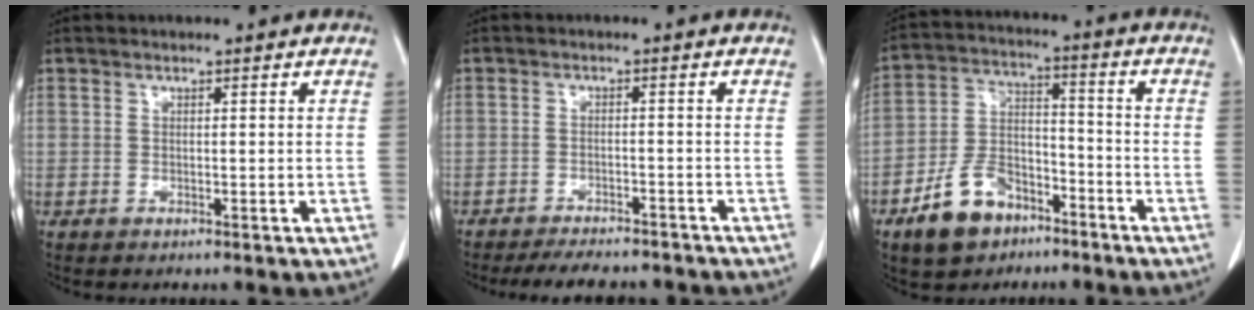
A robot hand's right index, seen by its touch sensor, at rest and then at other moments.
{"total": 8.7, "force": [-8.0, 2.2, 2.6], "torque": [-0.032, -0.003, -0.102]}
{"total": 10.5, "force": [-6.6, 6.2, 5.4], "torque": [-0.118, 0.012, -0.114]}